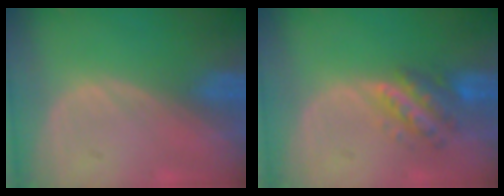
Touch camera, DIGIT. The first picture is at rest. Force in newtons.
{"total": 5.8, "press": 5.5, "slide": 1.7}